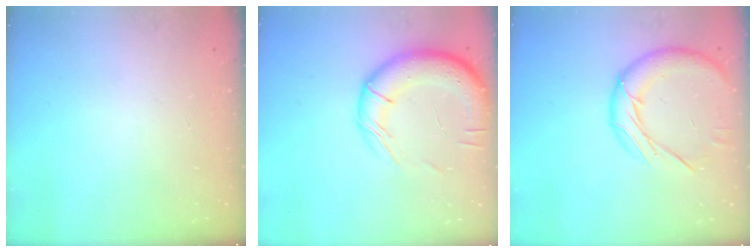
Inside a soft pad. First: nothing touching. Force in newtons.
{"total": 15.7, "press": 15.3, "slide": 3.2}
{"total": 14.2, "press": 14.2, "slide": 0.8}